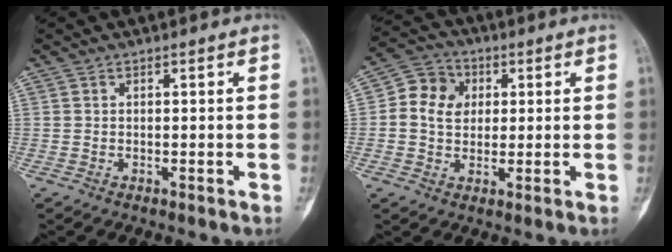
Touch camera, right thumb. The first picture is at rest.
{"total": 8.6, "force": [1.3, 7.2, 4.6], "torque": [-0.055, 0.009, 0.012]}